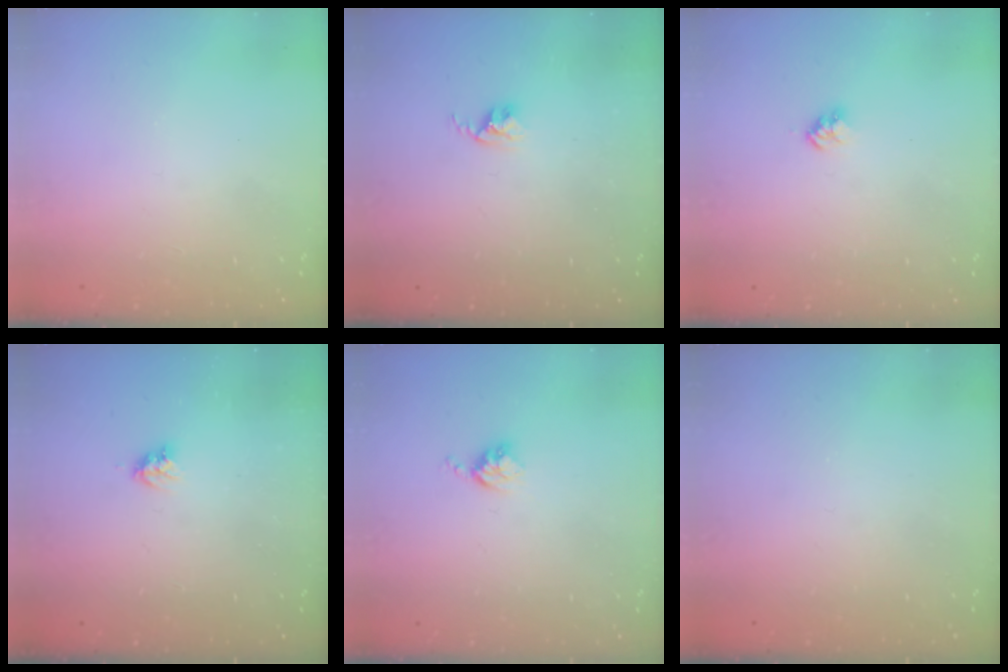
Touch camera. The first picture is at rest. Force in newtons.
{"total": 2.6, "press": 2.6, "slide": 0.4}
{"total": 2.8, "press": 2.8, "slide": 0.4}
{"total": 3.5, "press": 3.5, "slide": 0.4}
{"total": 3.6, "press": 3.6, "slide": 0.6}
{"total": 0.0}